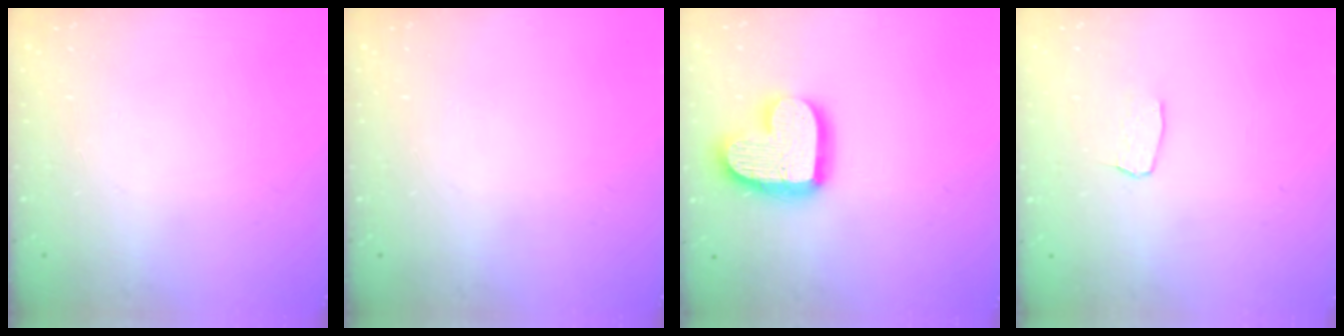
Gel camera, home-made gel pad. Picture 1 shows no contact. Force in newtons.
{"total": 0.0}
{"total": 16.7, "press": 16.6, "slide": 1.2}
{"total": 3.1, "press": 3.1, "slide": 0.2}